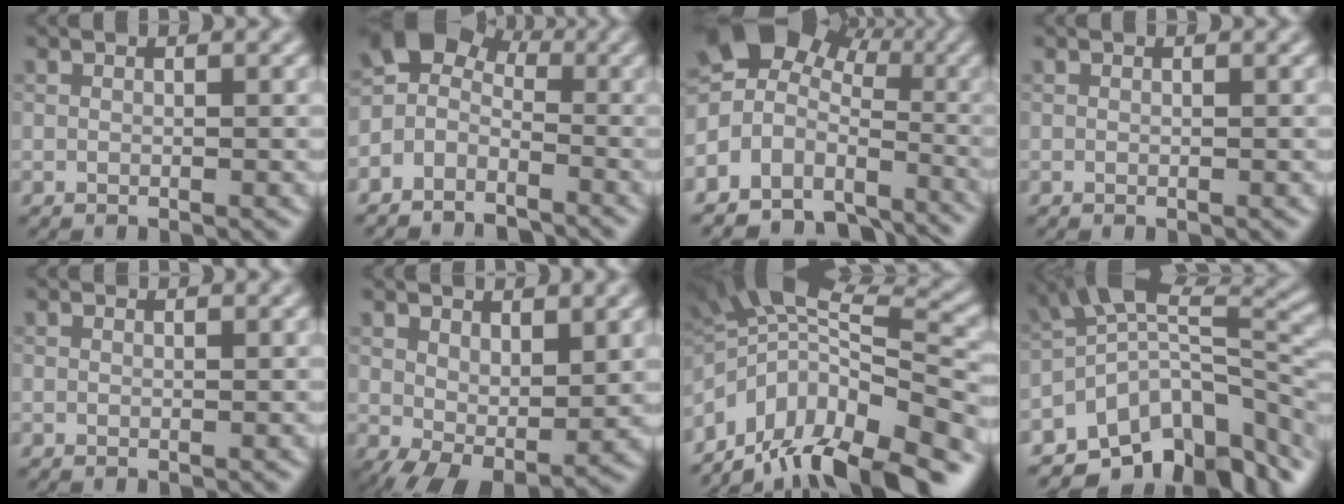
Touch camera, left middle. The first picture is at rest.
{"total": 4.8, "force": [-2.4, 3.5, 2.2], "torque": [-0.034, 0.000, -0.054]}
{"total": 8.4, "force": [-2.1, 7.0, 4.2], "torque": [-0.070, -0.010, -0.042]}
{"total": 0.0}
{"total": 1.3, "force": [1.2, 0.1, 0.3], "torque": [-0.012, -0.004, 0.011]}
{"total": 5.4, "force": [1.2, 3.0, 4.3], "torque": [-0.083, -0.018, 0.028]}
{"total": 15.0, "force": [-9.2, 5.7, 10.3], "torque": [-0.192, 0.011, -0.145]}
{"total": 11.1, "force": [-5.6, 5.8, 7.6], "torque": [-0.109, 0.009, -0.108]}